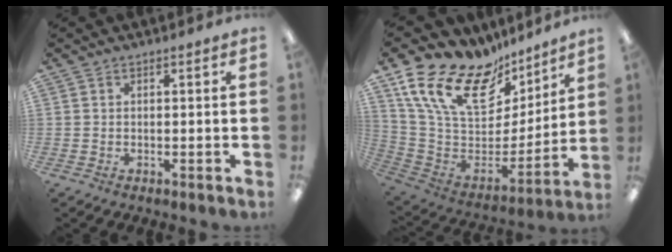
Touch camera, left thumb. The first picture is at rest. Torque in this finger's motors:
{"motor_torque": [2.06, 2.04, 1.35, -1.41, 0.39]}